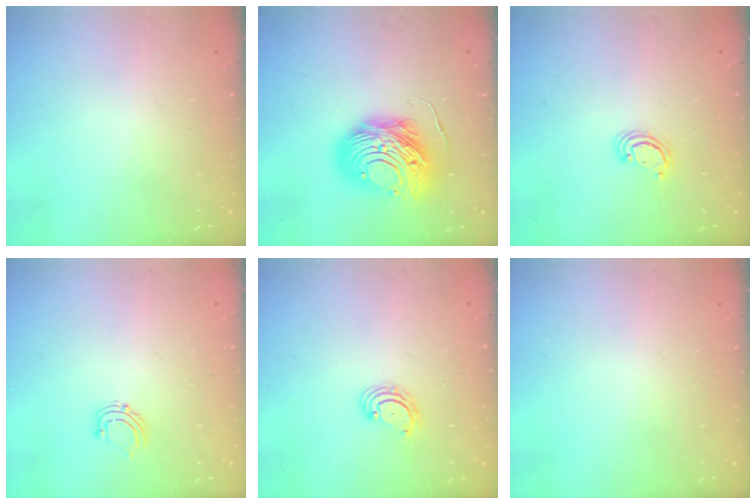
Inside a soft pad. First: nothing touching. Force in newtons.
{"total": 15.5, "press": 15.4, "slide": 1.3}
{"total": 2.6, "press": 2.5, "slide": 0.3}
{"total": 4.1, "press": 4.0, "slide": 0.4}
{"total": 3.3, "press": 3.3, "slide": 0.4}
{"total": 0.0}